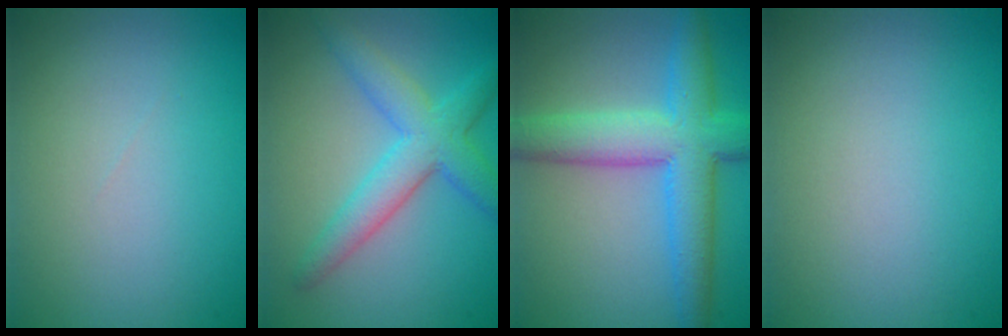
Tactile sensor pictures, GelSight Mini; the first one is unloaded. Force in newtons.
{"total": 4.9, "press": 4.9, "slide": 0.1}
{"total": 7.4, "press": 7.4, "slide": 0.0}
{"total": 0.0}